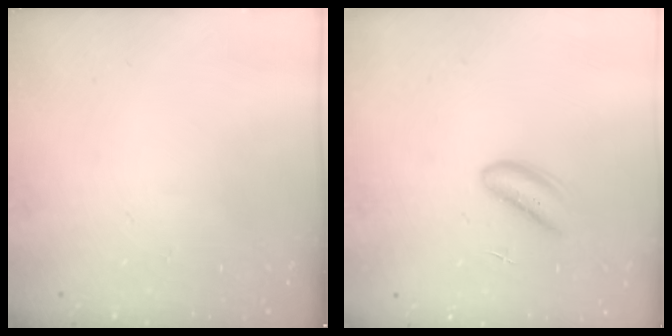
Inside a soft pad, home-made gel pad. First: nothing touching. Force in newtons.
{"total": 2.9, "press": 2.9, "slide": 0.5}